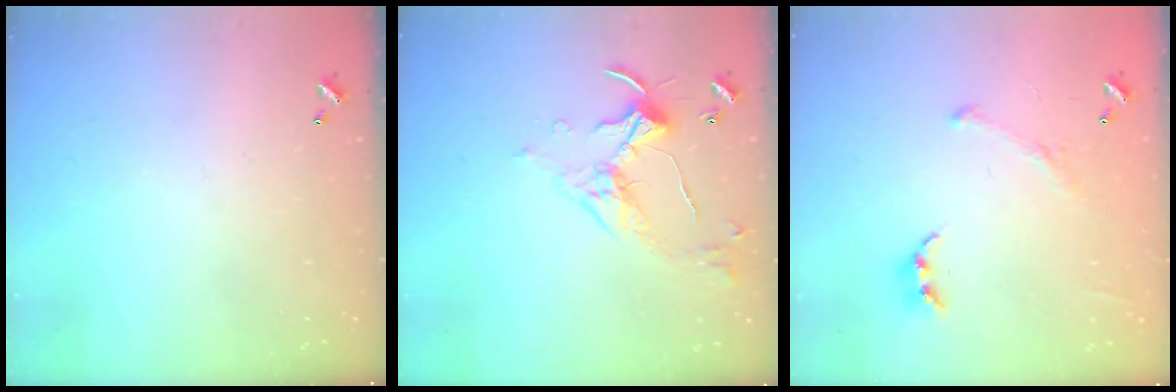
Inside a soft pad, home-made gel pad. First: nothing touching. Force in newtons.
{"total": 5.0, "press": 5.0, "slide": 0.5}
{"total": 2.3, "press": 2.1, "slide": 1.0}